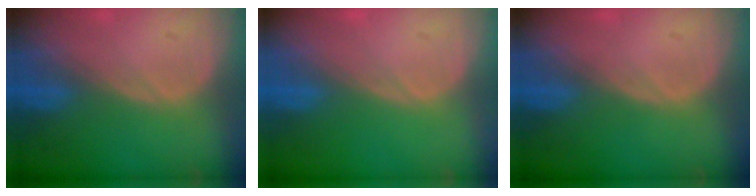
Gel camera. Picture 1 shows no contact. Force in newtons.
{"total": 0.0}
{"total": 0.0}